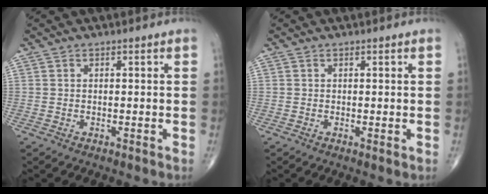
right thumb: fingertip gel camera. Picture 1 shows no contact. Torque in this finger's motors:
{"motor_torque": [-0.20, -0.12, 0.07, 0.05, -0.06]}